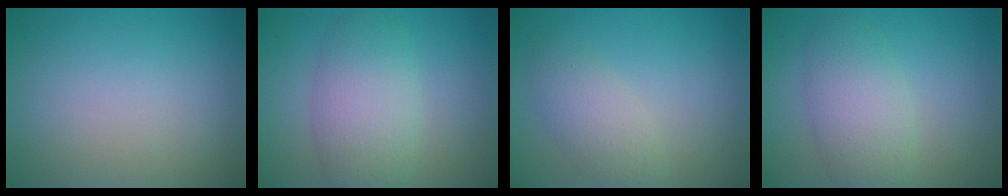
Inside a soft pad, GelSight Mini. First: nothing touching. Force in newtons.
{"total": 5.5, "press": 5.5, "slide": 0.2}
{"total": 2.9, "press": 2.9, "slide": 0.1}
{"total": 4.5, "press": 4.5, "slide": 0.2}